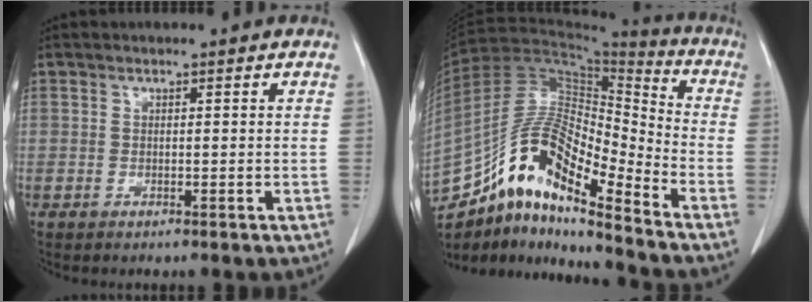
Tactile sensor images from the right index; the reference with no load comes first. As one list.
[{"total": 17.4, "force": [-12.1, 3.5, 12.1], "torque": [-0.222, 0.033, -0.212]}]